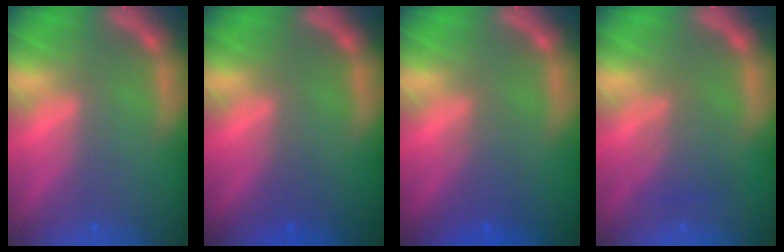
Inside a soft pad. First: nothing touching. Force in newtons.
{"total": 0.9}
{"total": 2.5}
{"total": 3.0}